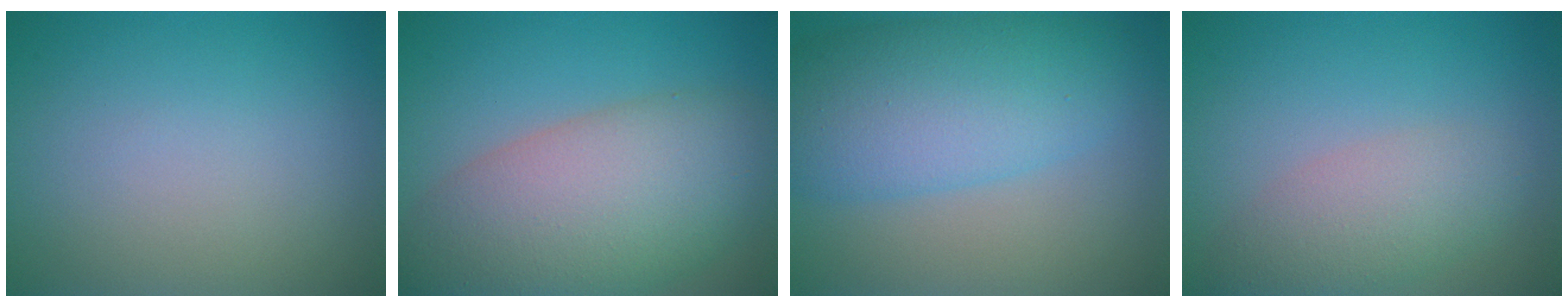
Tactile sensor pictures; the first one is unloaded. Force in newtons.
{"total": 11.2, "press": 11.2, "slide": 0.7}
{"total": 8.3, "press": 8.3, "slide": 0.1}
{"total": 3.8, "press": 3.8, "slide": 0.2}